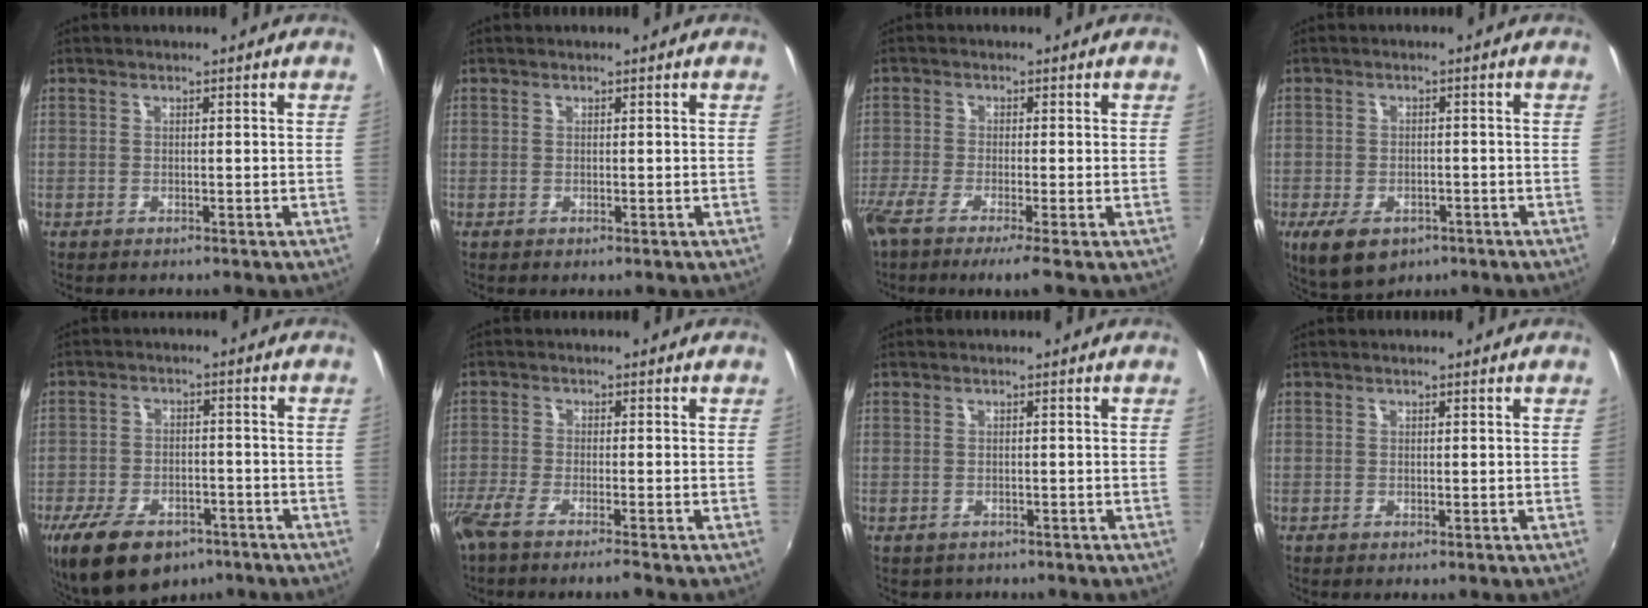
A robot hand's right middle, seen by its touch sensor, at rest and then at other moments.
{"total": 0.0}
{"total": 6.1, "force": [-4.6, -0.5, 4.0], "torque": [-0.091, -0.030, -0.089]}
{"total": 8.4, "force": [-4.7, 4.7, 5.1], "torque": [-0.108, -0.026, -0.076]}
{"total": 15.1, "force": [-9.8, 8.0, 8.2], "torque": [-0.187, -0.021, -0.159]}
{"total": 5.9, "force": [-4.7, -0.1, 3.6], "torque": [-0.086, -0.024, -0.091]}
{"total": 1.4, "force": [-0.9, 1.0, 0.2], "torque": [-0.009, -0.004, -0.010]}
{"total": 0.0}